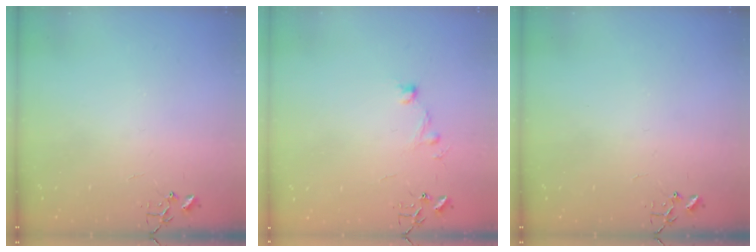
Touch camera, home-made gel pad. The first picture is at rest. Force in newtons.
{"total": 9.6, "press": 9.6, "slide": 0.8}
{"total": 0.0}